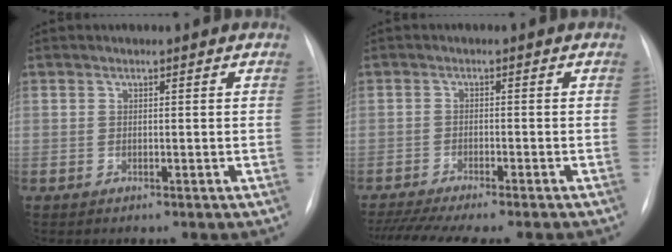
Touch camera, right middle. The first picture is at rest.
{"total": 11.3, "force": [-9.7, 0.4, 5.8], "torque": [-0.078, -0.012, -0.146]}